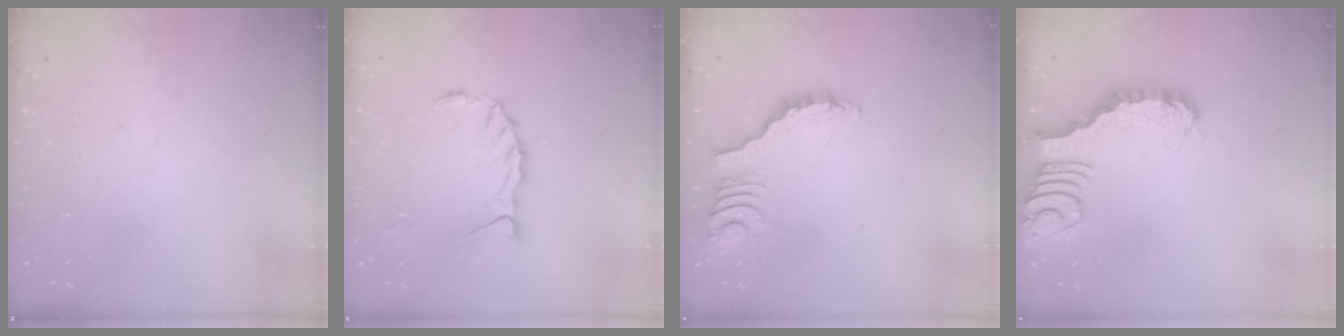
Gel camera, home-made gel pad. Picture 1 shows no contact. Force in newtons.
{"total": 7.6, "press": 7.5, "slide": 1.1}
{"total": 3.8, "press": 3.7, "slide": 0.5}
{"total": 2.5, "press": 2.5, "slide": 0.2}